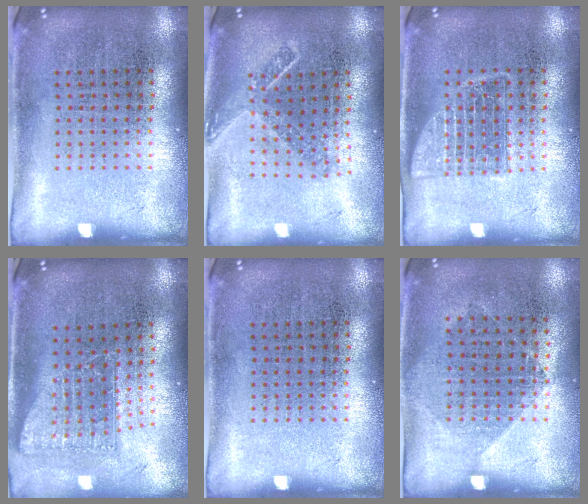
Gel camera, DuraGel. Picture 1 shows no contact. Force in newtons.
{"total": 1.6, "press": 1.2, "slide": 1.1}
{"total": 1.2, "press": 1.2, "slide": 0.2}
{"total": 1.8, "press": 1.3, "slide": 1.2}
{"total": 0.0}
{"total": 1.0, "press": 0.9, "slide": 0.5}